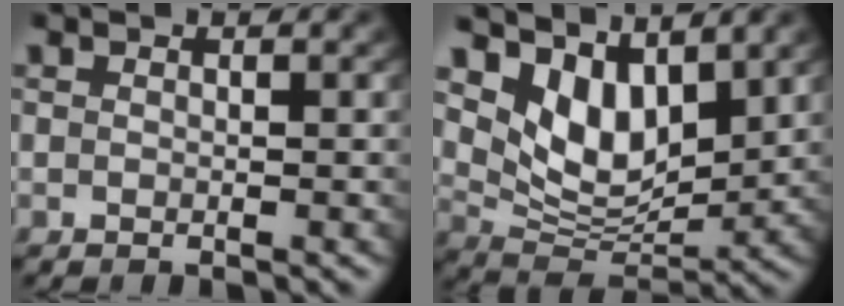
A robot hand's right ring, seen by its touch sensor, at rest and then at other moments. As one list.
[{"total": 10.0, "force": [2.8, 7.3, 6.2], "torque": [-0.123, -0.017, 0.048]}]